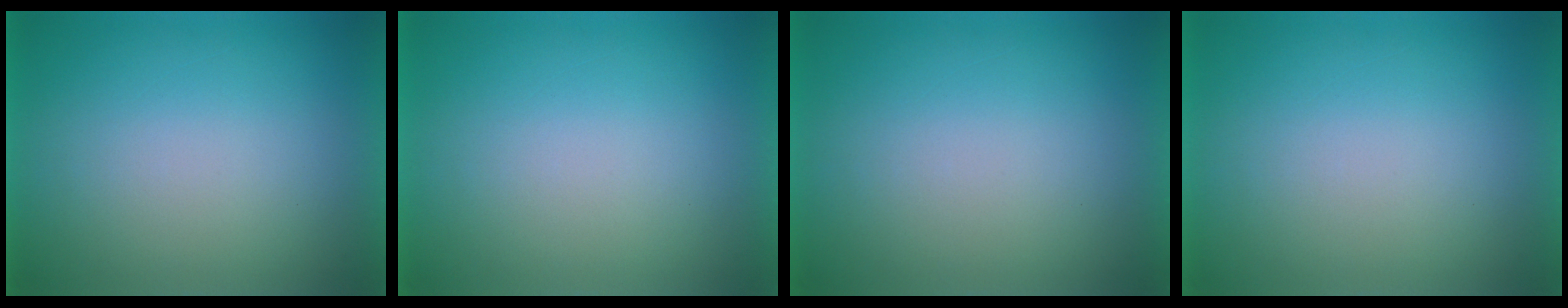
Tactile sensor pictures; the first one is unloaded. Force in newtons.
{"total": 0.0}
{"total": 0.0}
{"total": 1.0}